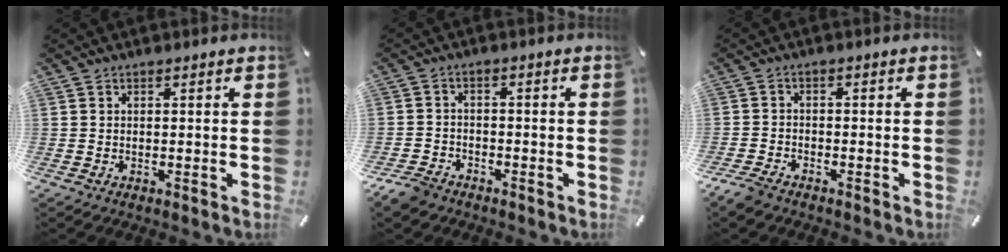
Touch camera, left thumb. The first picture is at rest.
{"total": 4.7, "force": [-3.7, 2.5, 1.4], "torque": [-0.038, 0.017, -0.076]}
{"total": 3.5, "force": [-3.0, 1.3, 1.4], "torque": [-0.041, 0.010, -0.062]}